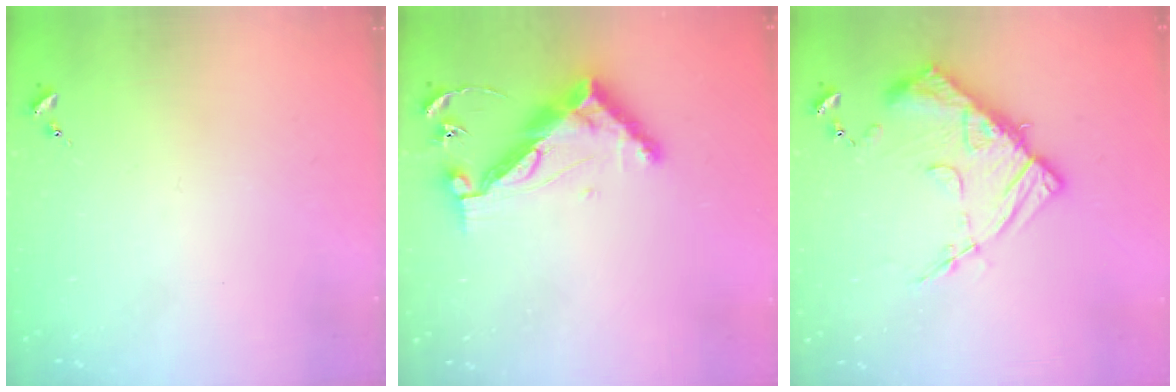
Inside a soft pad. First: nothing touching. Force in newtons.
{"total": 13.0, "press": 13.0, "slide": 0.6}
{"total": 14.8, "press": 14.7, "slide": 1.4}